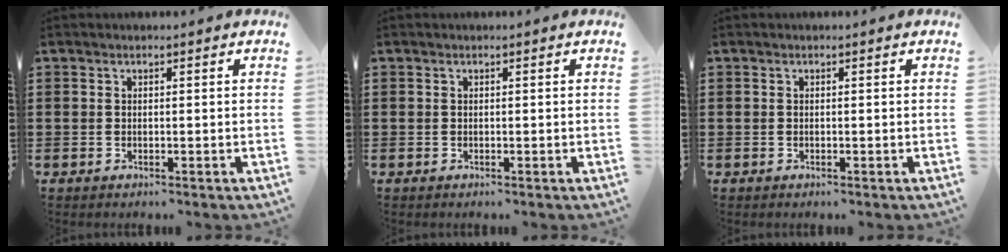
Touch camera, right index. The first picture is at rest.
{"total": 0.0}
{"total": 0.0}